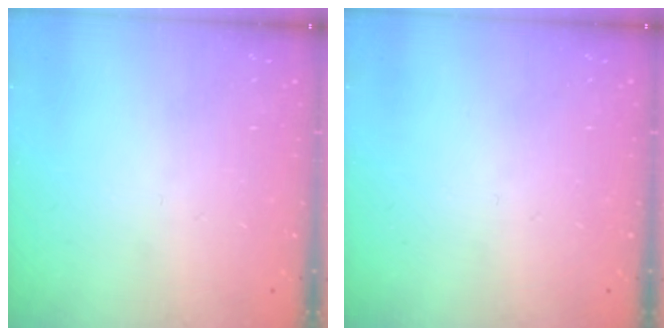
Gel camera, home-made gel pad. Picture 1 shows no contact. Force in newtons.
{"total": 0.0}